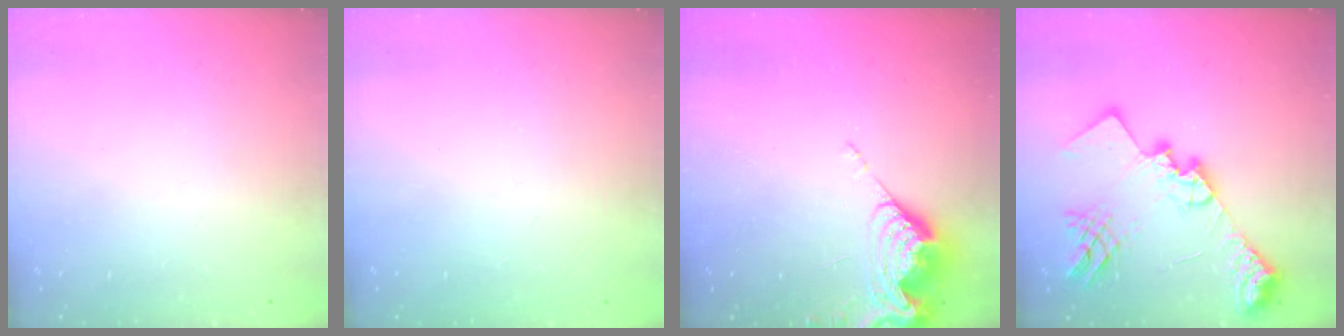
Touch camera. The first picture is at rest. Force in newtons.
{"total": 1.3, "press": 1.0, "slide": 0.7}
{"total": 9.0, "press": 9.0, "slide": 0.5}
{"total": 23.6, "press": 23.5, "slide": 1.9}